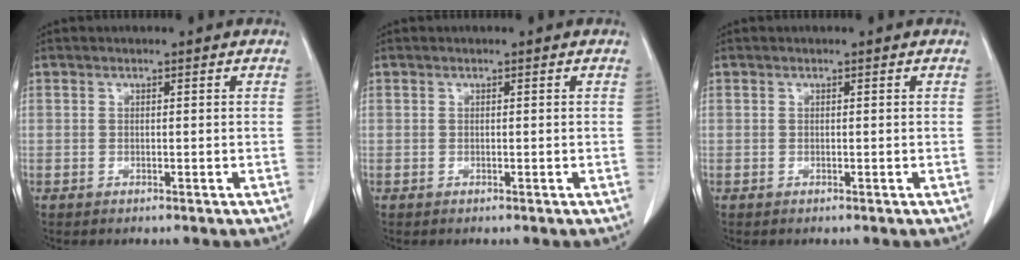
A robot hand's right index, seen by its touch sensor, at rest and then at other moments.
{"total": 0.0}
{"total": 0.0}